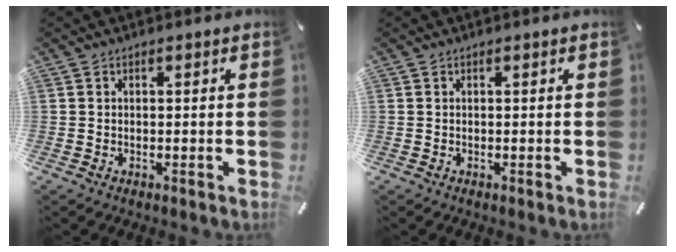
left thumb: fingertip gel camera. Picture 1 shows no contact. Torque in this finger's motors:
{"motor_torque": [-0.01, 0.01, 0.01, 0.01, 0.00]}